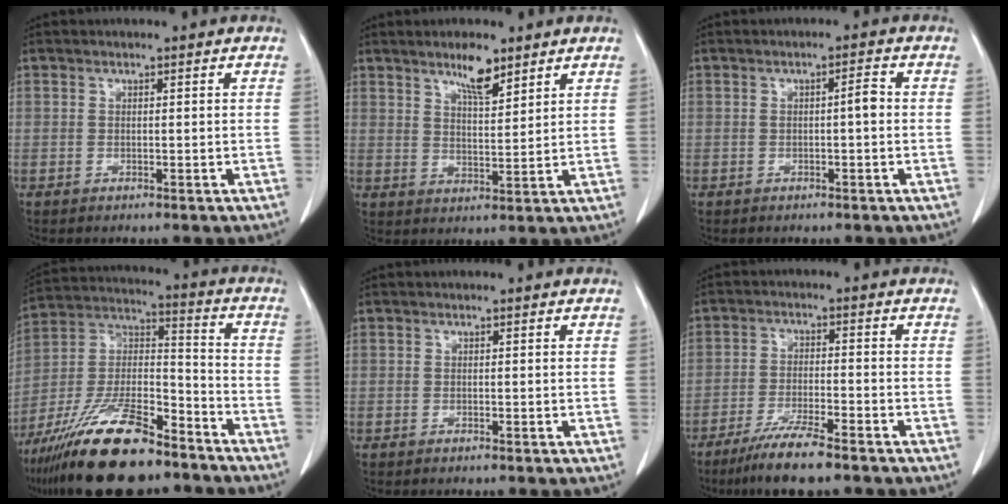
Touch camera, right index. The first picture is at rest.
{"total": 5.5, "force": [4.0, 1.2, 3.6], "torque": [-0.066, -0.002, 0.069]}
{"total": 1.9, "force": [-0.1, 0.2, 1.9], "torque": [-0.029, 0.004, -0.002]}
{"total": 20.0, "force": [-14.8, 5.1, 12.4], "torque": [-0.259, -0.006, -0.265]}
{"total": 0.0}
{"total": 8.3, "force": [-6.4, 0.4, 5.3], "torque": [-0.095, -0.022, -0.112]}